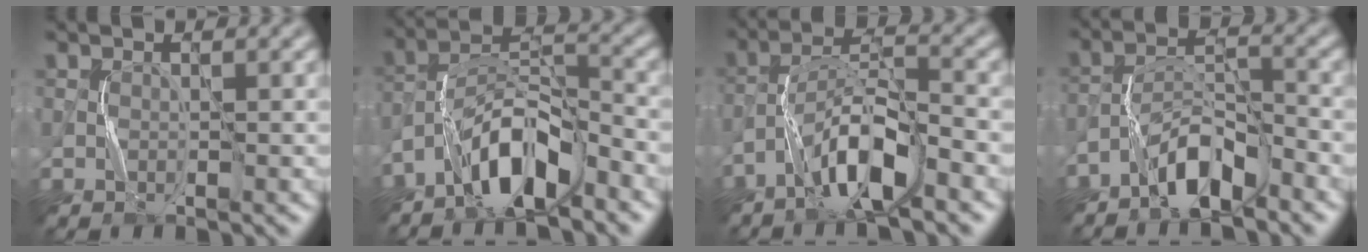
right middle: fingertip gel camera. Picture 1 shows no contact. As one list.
[{"total": 6.9, "force": [-5.0, 2.0, 4.4], "torque": [-0.081, 0.010, -0.095]}, {"total": 6.4, "force": [-4.1, 1.2, 4.8], "torque": [-0.090, 0.013, -0.078]}, {"total": 5.0, "force": [-3.8, 1.5, 2.9], "torque": [-0.050, 0.009, -0.075]}]